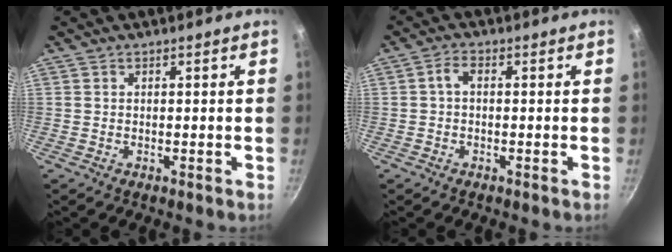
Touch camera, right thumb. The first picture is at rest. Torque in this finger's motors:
{"motor_torque": [0.01, 0.23, 0.52, 0.22, -0.02]}